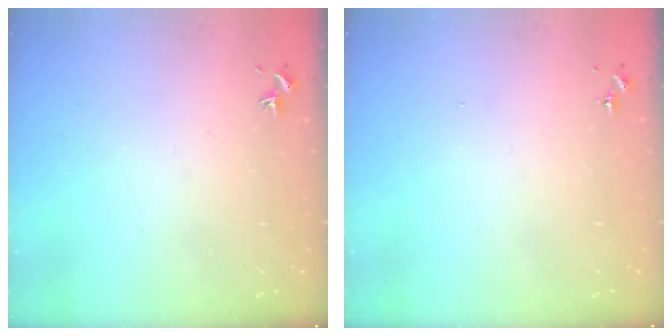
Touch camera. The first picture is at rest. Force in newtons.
{"total": 0.0}